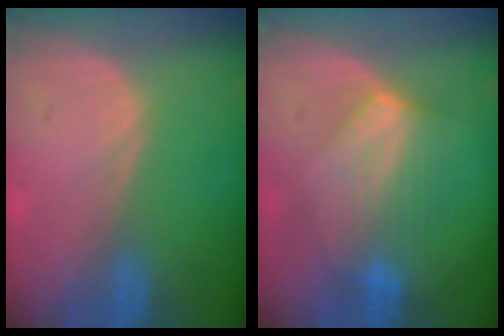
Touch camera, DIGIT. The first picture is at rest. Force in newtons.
{"total": 7.0, "press": 6.5, "slide": 2.7}